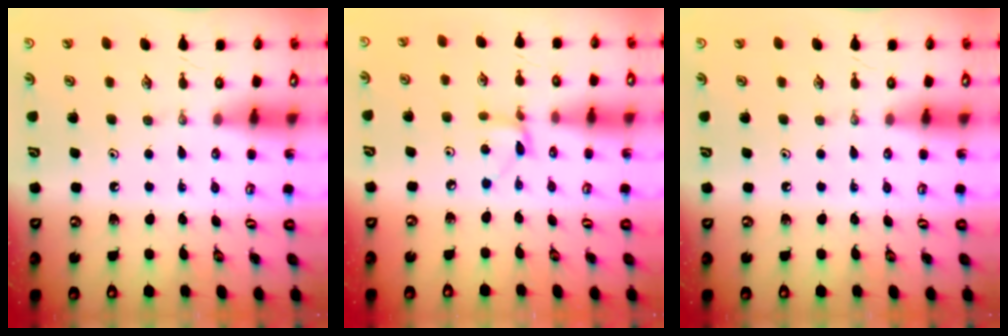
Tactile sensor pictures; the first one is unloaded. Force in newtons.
{"total": 4.2, "press": 4.2, "slide": 0.5}
{"total": 0.0}